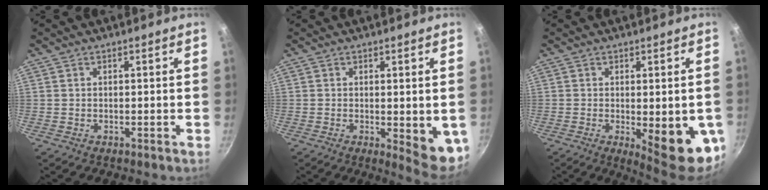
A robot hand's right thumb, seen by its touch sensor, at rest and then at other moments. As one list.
[{"total": 7.9, "force": [-1.0, 2.5, 7.4], "torque": [-0.077, -0.009, -0.006]}, {"total": 14.2, "force": [-3.2, 4.6, 13.1], "torque": [-0.141, -0.012, -0.029]}]